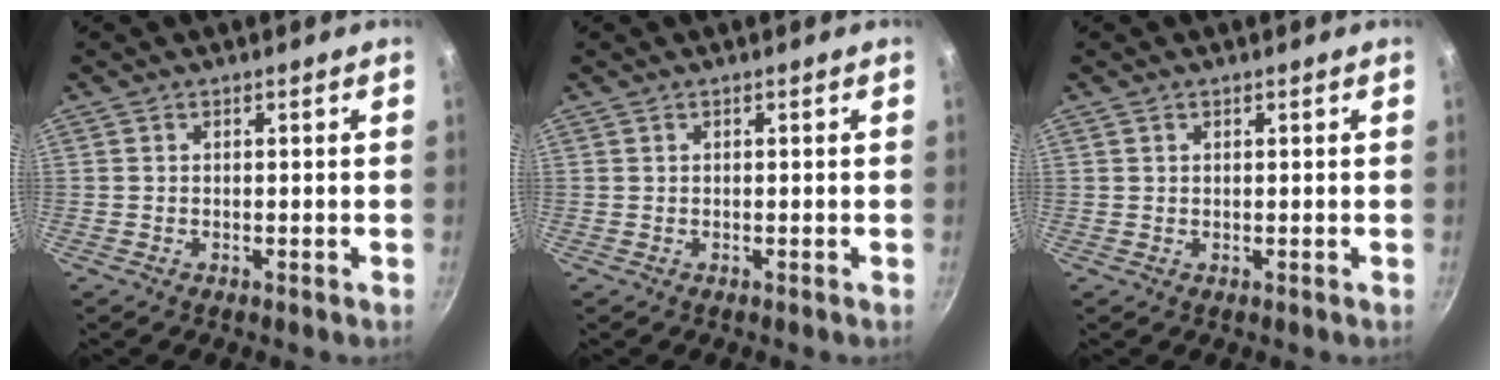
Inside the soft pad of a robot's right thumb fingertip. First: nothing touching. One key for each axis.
{"total": 0.0}
{"total": 0.5, "fx": 0.3, "fy": 0.4, "fz": 0.2, "tx": -0.002, "ty": 0.000, "tz": 0.006}